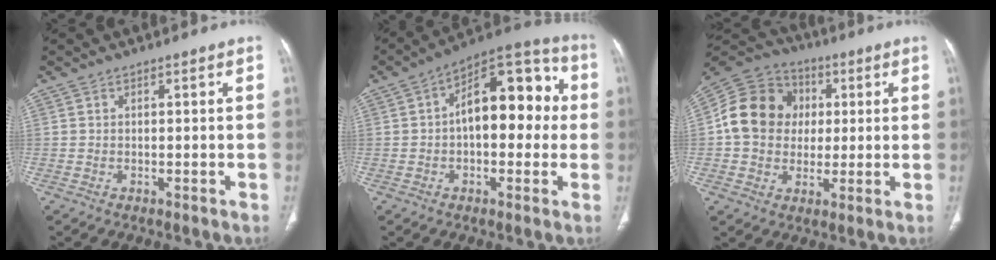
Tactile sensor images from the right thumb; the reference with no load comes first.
{"total": 17.0, "force": [1.3, 9.2, 14.3], "torque": [-0.167, 0.045, 0.009]}
{"total": 15.2, "force": [1.5, 13.2, 7.5], "torque": [-0.120, 0.021, 0.019]}